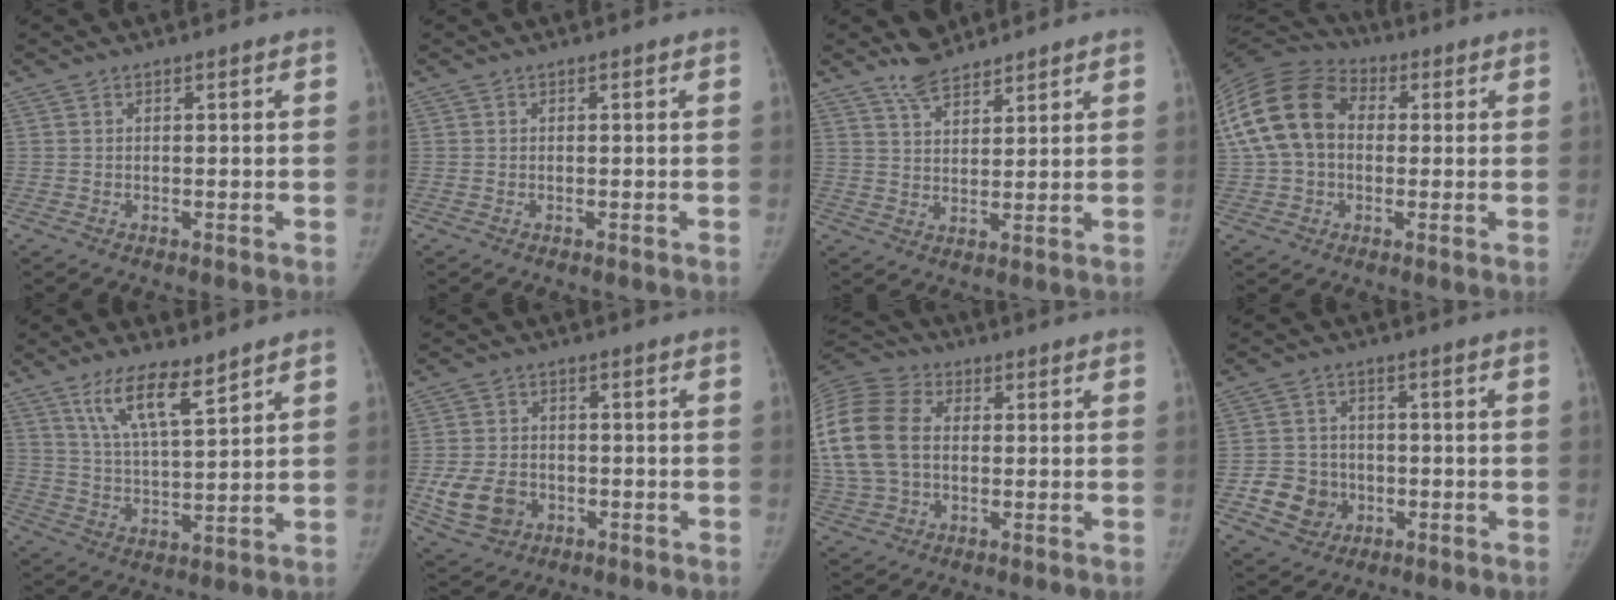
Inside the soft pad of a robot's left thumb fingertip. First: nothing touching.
{"total": 0.0}
{"total": 5.5, "force": [4.9, 2.0, 1.4], "torque": [-0.012, -0.033, 0.097]}
{"total": 17.6, "force": [2.1, 12.9, 11.8], "torque": [-0.242, 0.033, 0.031]}
{"total": 9.8, "force": [6.7, 2.3, 6.8], "torque": [-0.116, -0.039, 0.132]}
{"total": 8.0, "force": [-2.5, 6.3, 4.2], "torque": [-0.070, 0.005, -0.038]}
{"total": 21.6, "force": [2.3, 15.5, 14.9], "torque": [-0.367, 0.033, 0.049]}
{"total": 7.6, "force": [-2.2, 6.9, 2.3], "torque": [-0.011, 0.013, -0.033]}